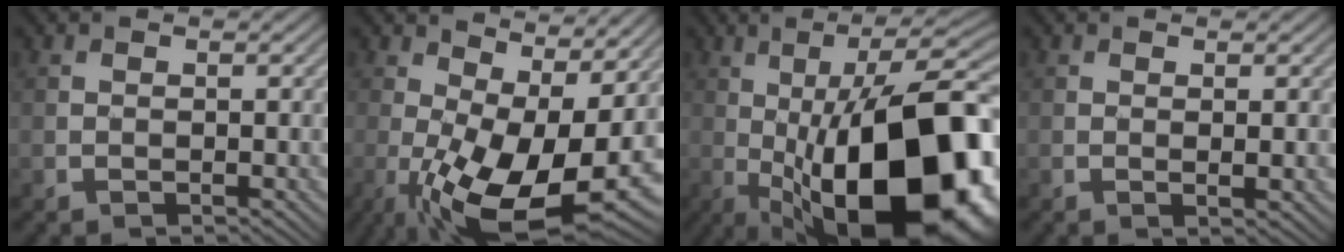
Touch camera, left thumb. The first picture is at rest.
{"total": 13.6, "force": [-0.8, 5.5, 12.4], "torque": [-0.218, -0.013, -0.004]}
{"total": 22.2, "force": [-4.0, 8.3, 20.2], "torque": [-0.272, 0.018, -0.068]}
{"total": 1.3, "force": [0.3, 0.1, 1.2], "torque": [-0.019, 0.000, 0.004]}